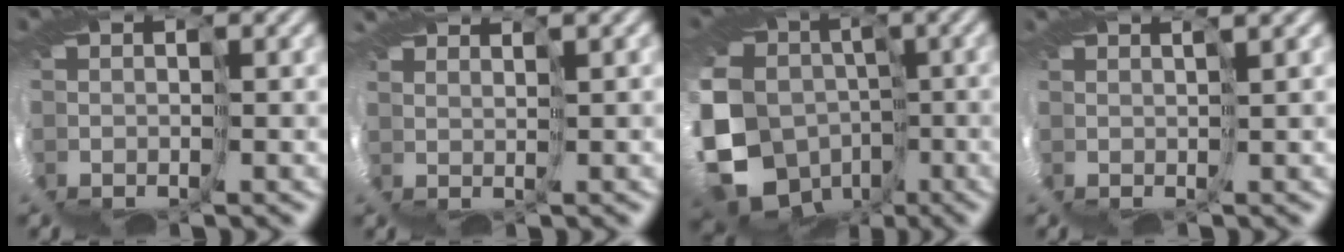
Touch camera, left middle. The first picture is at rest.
{"total": 3.1, "force": [2.5, -1.2, -1.4], "torque": [0.027, -0.011, 0.050]}
{"total": 12.3, "force": [-3.7, 11.4, 2.9], "torque": [-0.125, -0.049, -0.076]}
{"total": 3.8, "force": [0.8, -3.0, -2.2], "torque": [0.027, 0.001, 0.023]}